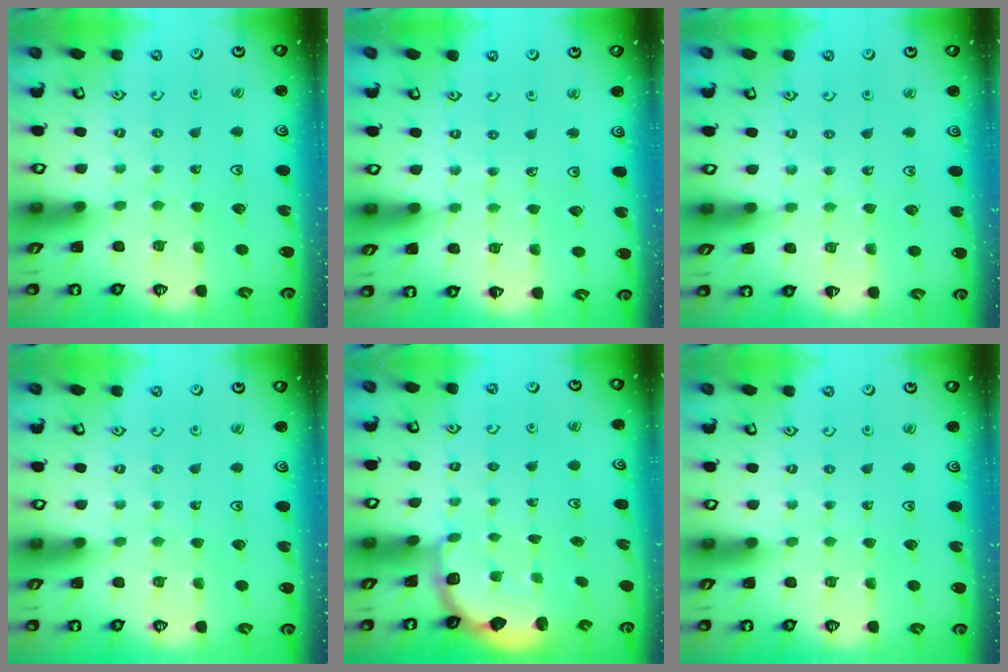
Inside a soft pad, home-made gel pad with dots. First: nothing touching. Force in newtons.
{"total": 4.3, "press": 4.3, "slide": 0.7}
{"total": 3.0, "press": 2.9, "slide": 0.6}
{"total": 0.0}
{"total": 2.7, "press": 2.0, "slide": 1.9}
{"total": 0.0}